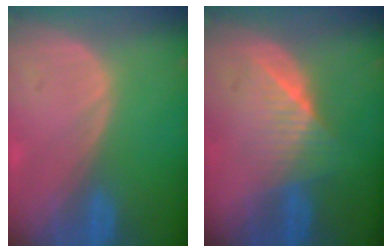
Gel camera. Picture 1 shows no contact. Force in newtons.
{"total": 6.4, "press": 6.1, "slide": 2.2}